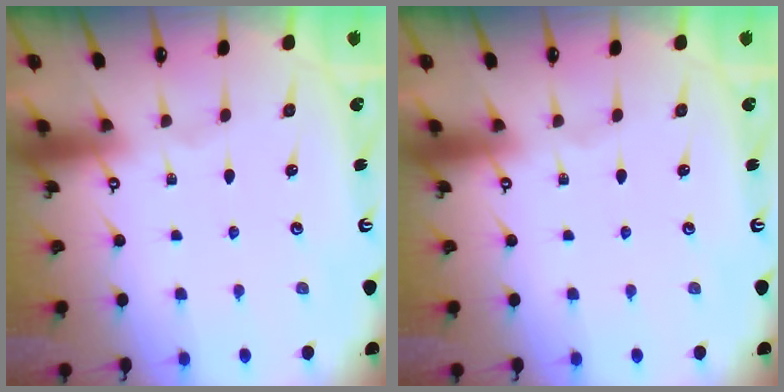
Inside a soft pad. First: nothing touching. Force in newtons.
{"total": 0.0}